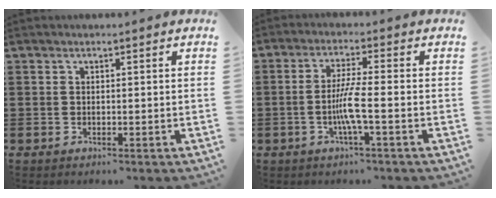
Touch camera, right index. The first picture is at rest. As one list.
[{"total": 5.3, "force": [-1.5, 0.0, 5.1], "torque": [-0.106, -0.012, -0.034]}]